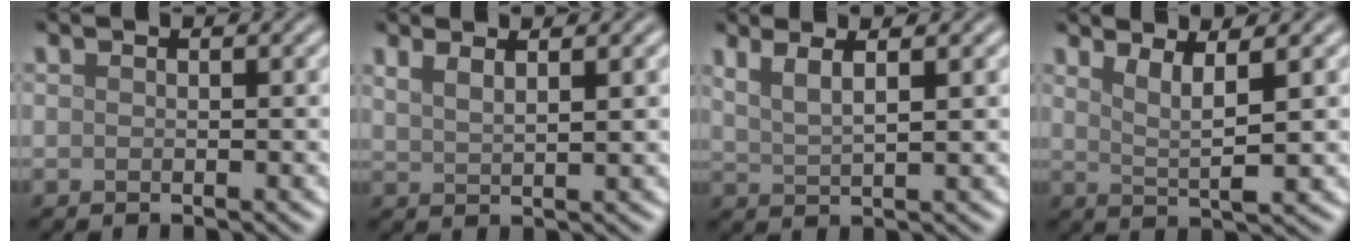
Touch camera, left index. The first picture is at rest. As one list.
[{"total": 2.5, "force": [1.5, 0.8, 1.7], "torque": [-0.019, 0.008, 0.019]}, {"total": 2.9, "force": [1.5, 0.8, 2.3], "torque": [-0.036, 0.007, 0.025]}, {"total": 2.9, "force": [1.4, 0.5, 2.5], "torque": [-0.044, -0.008, 0.029]}]